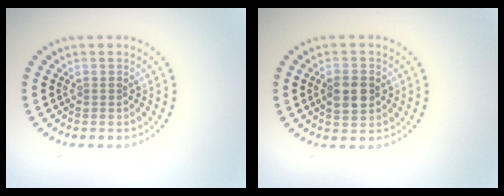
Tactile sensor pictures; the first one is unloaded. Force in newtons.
{"total": 3.3, "press": 3.3, "slide": 0.2}